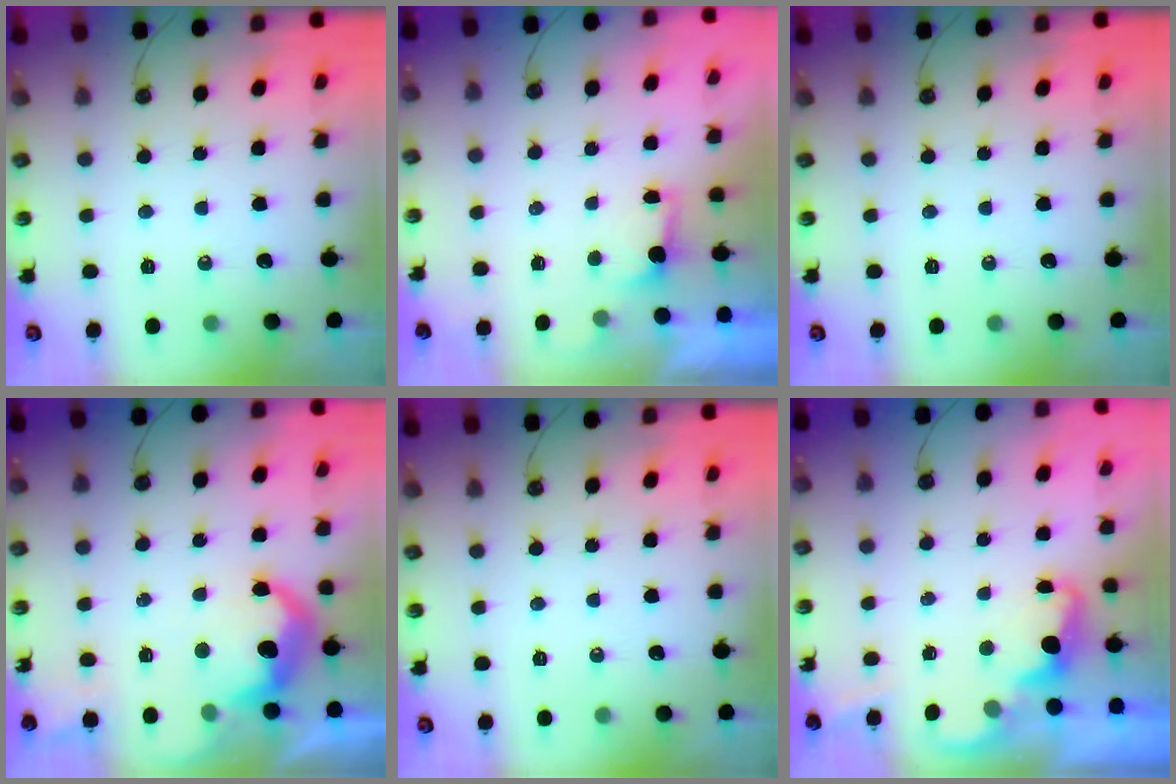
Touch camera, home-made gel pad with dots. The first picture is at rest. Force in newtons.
{"total": 1.2, "press": 0.9, "slide": 0.8}
{"total": 0.0}
{"total": 11.6, "press": 11.6, "slide": 0.8}
{"total": 0.0}
{"total": 2.2, "press": 2.1, "slide": 0.5}